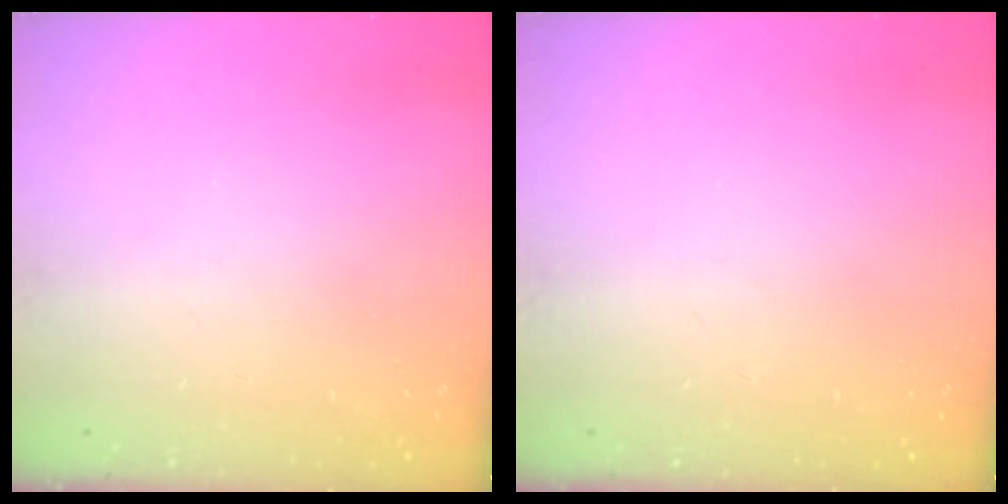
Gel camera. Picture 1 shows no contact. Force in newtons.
{"total": 0.0}